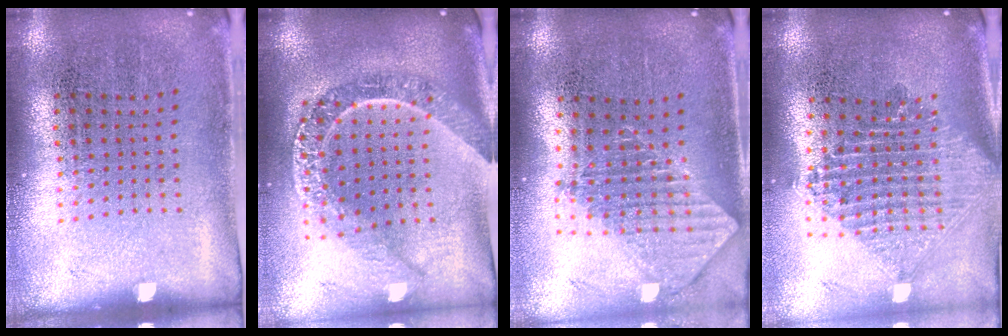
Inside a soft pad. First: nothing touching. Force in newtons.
{"total": 2.5, "press": 2.0, "slide": 1.4}
{"total": 1.9, "press": 1.5, "slide": 1.2}
{"total": 2.2, "press": 1.7, "slide": 1.4}